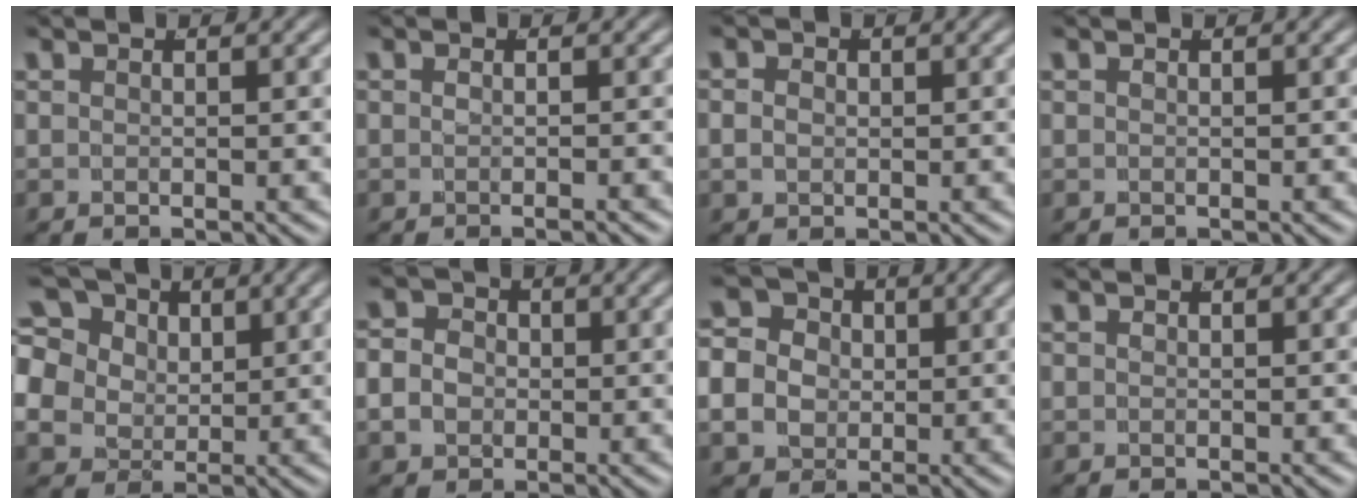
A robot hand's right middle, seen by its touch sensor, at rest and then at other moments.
{"total": 1.0, "force": [-0.7, -0.3, 0.6], "torque": [-0.008, -0.002, -0.009]}
{"total": 1.5, "force": [0.0, 1.2, 0.8], "torque": [-0.022, -0.009, 0.006]}
{"total": 0.0}
{"total": 10.1, "force": [1.8, 8.5, 5.1], "torque": [-0.120, -0.022, 0.030]}
{"total": 4.5, "force": [-0.2, 4.0, 2.0], "torque": [-0.045, -0.009, -0.006]}
{"total": 9.1, "force": [0.6, 8.1, 4.1], "torque": [-0.099, -0.016, 0.005]}
{"total": 0.0}